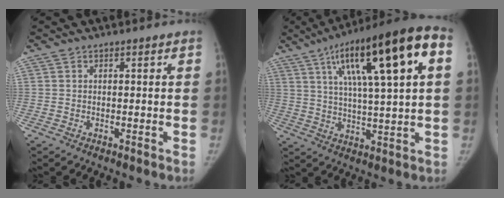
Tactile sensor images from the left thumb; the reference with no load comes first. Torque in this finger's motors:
{"motor_torque": [-0.03, 0.85, 1.41, -1.36, 0.39]}